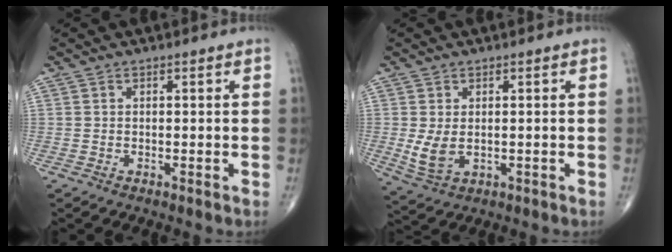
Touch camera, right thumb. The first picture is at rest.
{"total": 4.7, "force": [-0.2, 2.9, 3.6], "torque": [-0.070, -0.008, 0.007]}